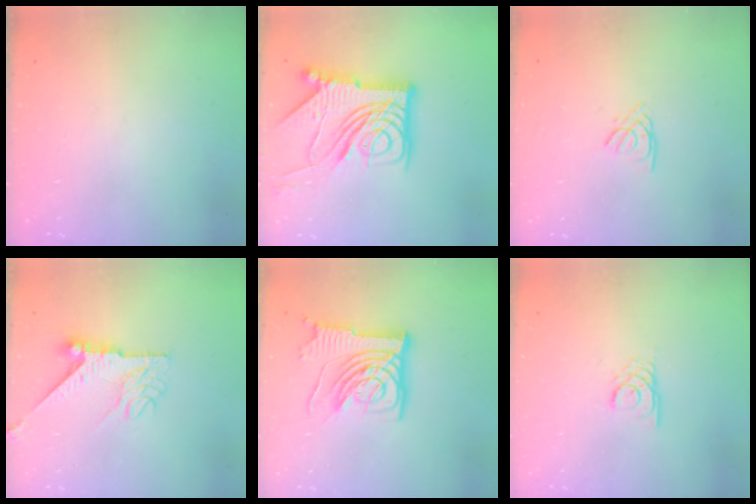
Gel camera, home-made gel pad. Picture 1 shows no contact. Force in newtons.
{"total": 21.3, "press": 21.2, "slide": 2.4}
{"total": 1.1, "press": 1.1, "slide": 0.3}
{"total": 8.7, "press": 8.7, "slide": 0.3}
{"total": 14.6, "press": 14.5, "slide": 1.8}
{"total": 2.3, "press": 2.3, "slide": 0.1}